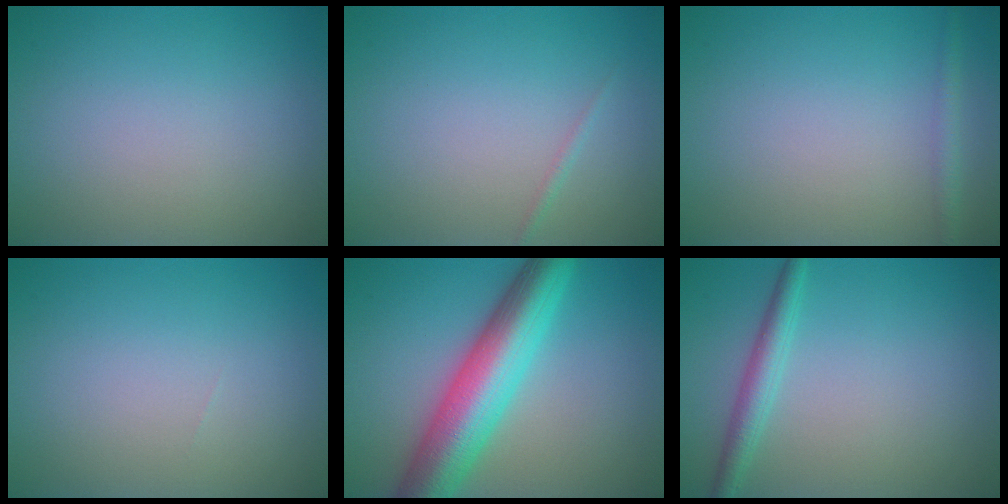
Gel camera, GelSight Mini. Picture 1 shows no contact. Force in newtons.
{"total": 0.6, "press": 0.5, "slide": 0.0}
{"total": 1.3, "press": 1.3, "slide": 0.1}
{"total": 0.0}
{"total": 9.2, "press": 9.2, "slide": 0.3}
{"total": 2.4, "press": 2.4, "slide": 0.1}